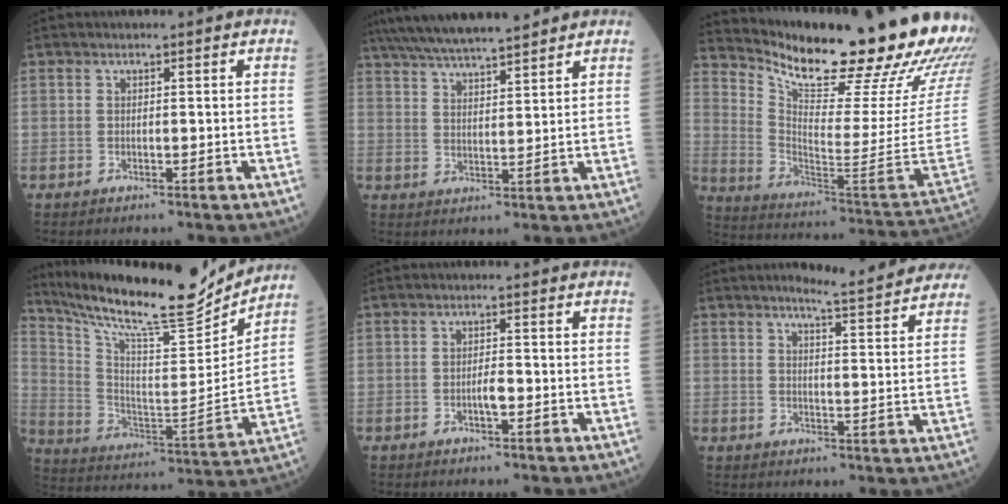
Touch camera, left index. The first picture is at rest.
{"total": 13.7, "force": [12.0, 1.5, 6.4], "torque": [-0.112, 0.024, 0.198]}
{"total": 29.7, "force": [25.2, 1.6, 15.8], "torque": [-0.273, -0.120, 0.346]}
{"total": 21.6, "force": [19.8, 1.9, 8.5], "torque": [-0.168, -0.042, 0.313]}
{"total": 1.7, "force": [-0.9, 0.3, 1.4], "torque": [-0.023, -0.001, -0.018]}
{"total": 9.4, "force": [8.9, 0.0, 3.2], "torque": [-0.049, -0.010, 0.100]}